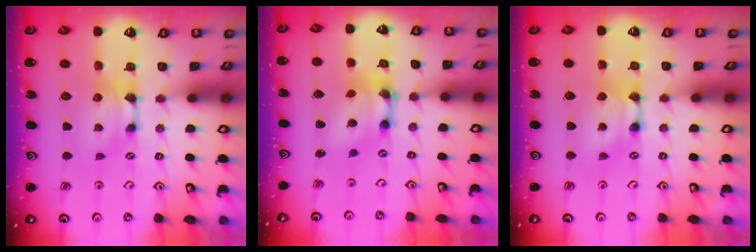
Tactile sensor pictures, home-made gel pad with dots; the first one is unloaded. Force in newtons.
{"total": 6.6, "press": 6.2, "slide": 2.4}
{"total": 1.7, "press": 1.7, "slide": 0.1}